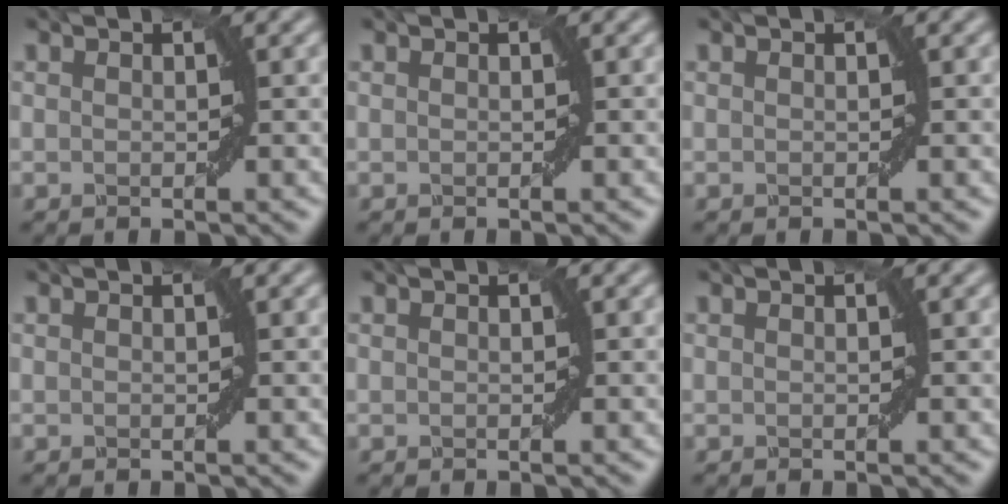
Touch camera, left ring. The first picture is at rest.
{"total": 0.0}
{"total": 0.0}
{"total": 0.0}
{"total": 0.0}
{"total": 0.0}